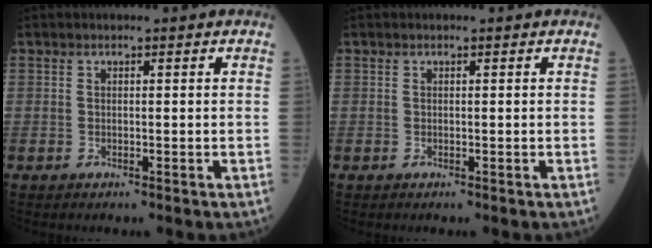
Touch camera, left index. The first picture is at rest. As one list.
[{"total": 0.0}]